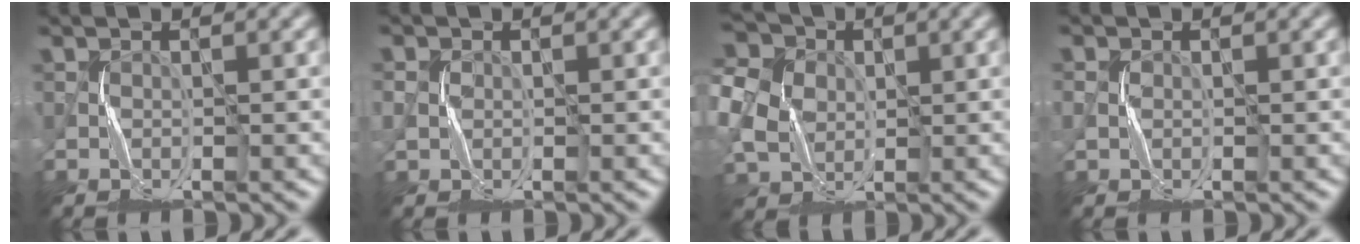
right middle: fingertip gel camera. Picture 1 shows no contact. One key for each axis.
{"total": 0.8, "fx": -0.2, "fy": 0.7, "fz": -0.4, "tx": 0.001, "ty": -0.004, "tz": -0.004}
{"total": 8.4, "fx": 1.3, "fy": 7.1, "fz": 4.2, "tx": -0.109, "ty": 0.028, "tz": 0.003}
{"total": 0.6, "fx": -0.3, "fy": 0.4, "fz": -0.4, "tx": 0.003, "ty": -0.002, "tz": -0.005}